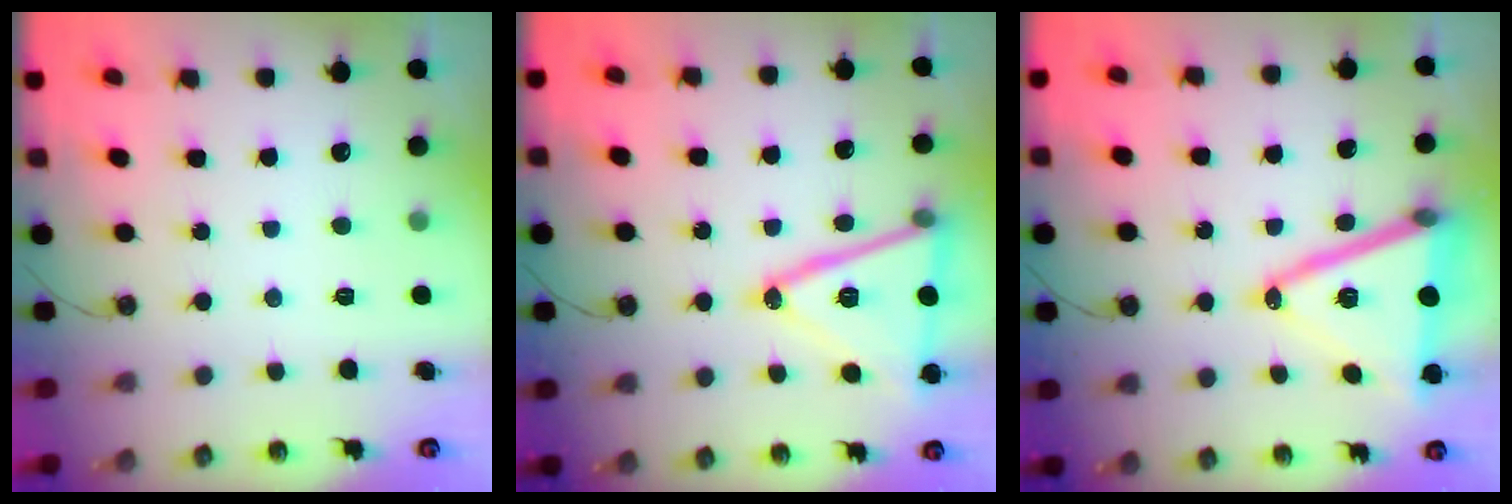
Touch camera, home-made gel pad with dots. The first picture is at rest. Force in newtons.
{"total": 19.4, "press": 19.1, "slide": 3.4}
{"total": 18.5, "press": 18.1, "slide": 4.0}